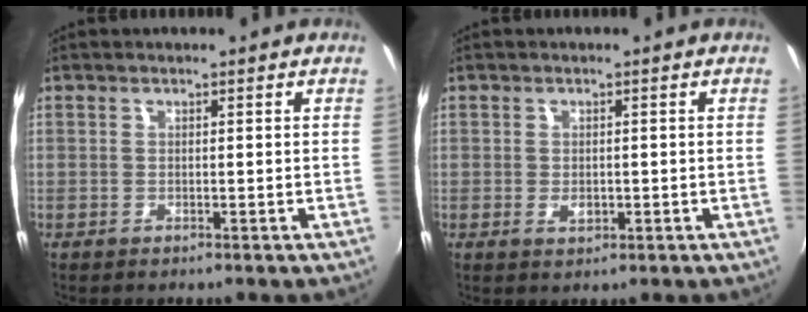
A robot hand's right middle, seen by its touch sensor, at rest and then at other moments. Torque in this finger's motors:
{"motor_torque": [0.36, -0.20, 0.10, 0.00]}